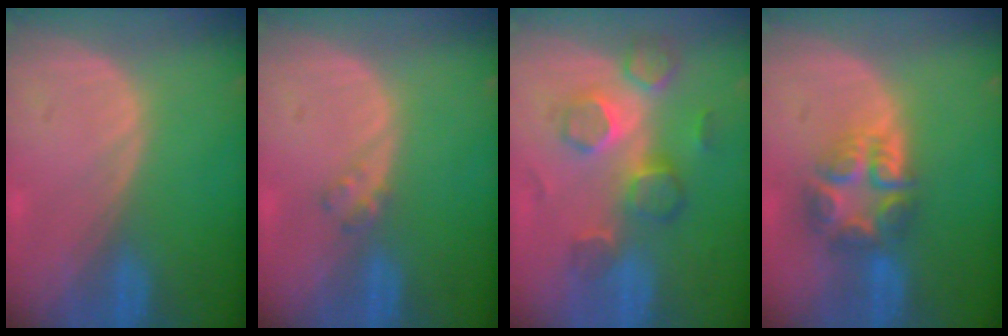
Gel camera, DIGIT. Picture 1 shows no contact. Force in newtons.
{"total": 1.6, "press": 1.6, "slide": 0.2}
{"total": 8.9, "press": 7.7, "slide": 4.5}
{"total": 7.7, "press": 6.7, "slide": 3.8}